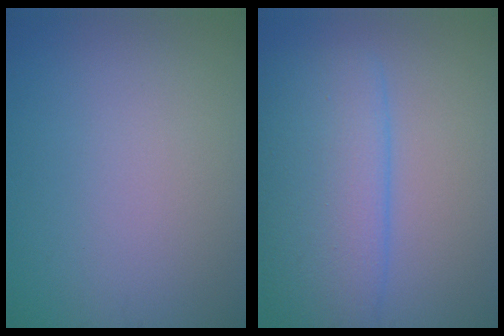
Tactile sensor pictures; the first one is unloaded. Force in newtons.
{"total": 7.0, "press": 7.0, "slide": 0.6}